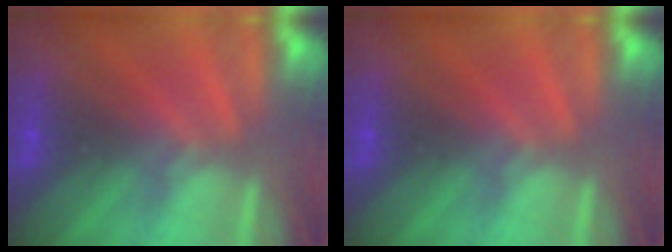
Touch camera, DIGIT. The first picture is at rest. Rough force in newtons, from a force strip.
{"total": 0.0}